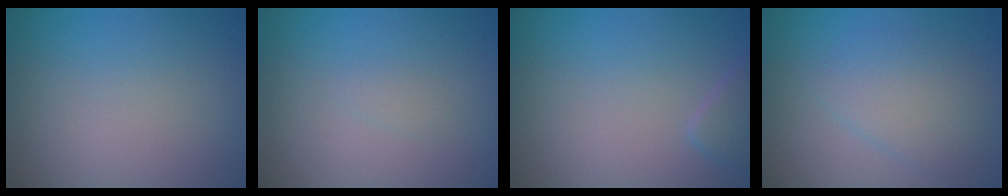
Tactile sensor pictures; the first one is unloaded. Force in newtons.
{"total": 0.5, "press": 0.5, "slide": 0.1}
{"total": 1.4, "press": 1.4, "slide": 0.1}
{"total": 3.4, "press": 3.4, "slide": 0.1}